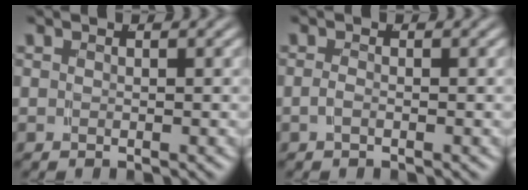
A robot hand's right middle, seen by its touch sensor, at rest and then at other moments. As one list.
[{"total": 0.7, "force": [-0.5, 0.0, 0.5], "torque": [-0.012, 0.002, -0.012]}]